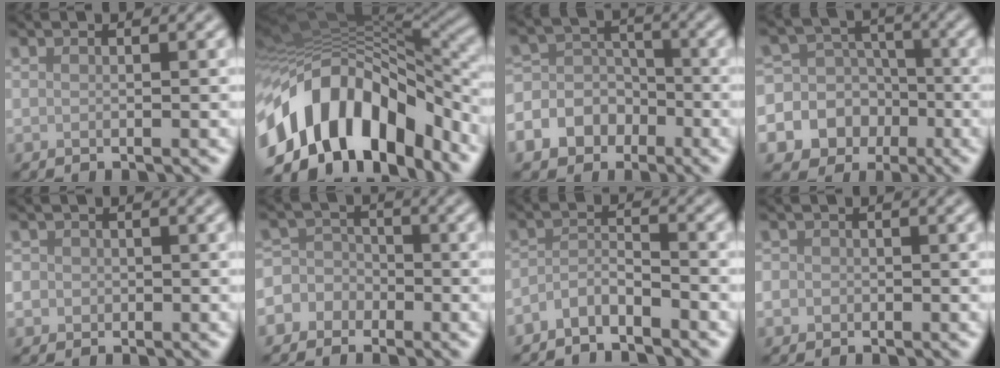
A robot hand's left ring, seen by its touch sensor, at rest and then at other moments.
{"total": 13.0, "force": [-6.2, 7.6, 8.5], "torque": [-0.150, 0.003, -0.107]}
{"total": 7.4, "force": [-3.5, 6.2, 2.1], "torque": [-0.031, 0.005, -0.075]}
{"total": 13.4, "force": [-4.6, 12.3, 3.0], "torque": [-0.089, -0.013, -0.090]}
{"total": 2.2, "force": [-0.1, 2.1, 0.6], "torque": [0.003, 0.006, -0.013]}
{"total": 4.2, "force": [-1.8, 3.7, 0.6], "torque": [0.014, 0.013, -0.052]}
{"total": 2.3, "force": [-2.1, 0.5, 0.9], "torque": [-0.019, 0.004, -0.047]}
{"total": 1.6, "force": [-0.3, 1.5, 0.5], "torque": [0.007, 0.001, -0.007]}